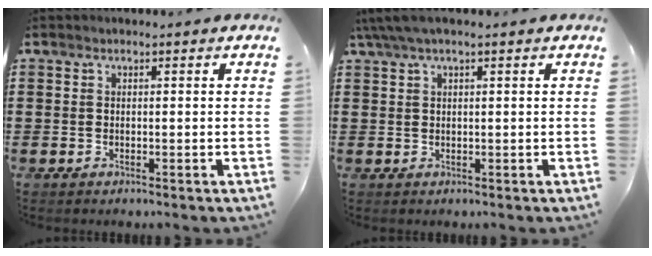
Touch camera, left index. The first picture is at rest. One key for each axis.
{"total": 2.4, "fx": 1.1, "fy": 0.2, "fz": 2.1, "tx": -0.048, "ty": -0.001, "tz": 0.017}